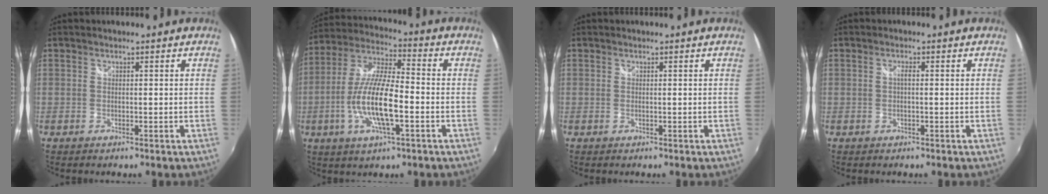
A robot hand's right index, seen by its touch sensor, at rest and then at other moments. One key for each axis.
{"total": 13.9, "fx": -4.0, "fy": 3.7, "fz": 12.8, "tx": -0.261, "ty": -0.004, "tz": -0.076}
{"total": 0.0}
{"total": 1.1, "fx": -0.2, "fy": 0.2, "fz": 1.0, "tx": -0.019, "ty": 0.002, "tz": -0.004}